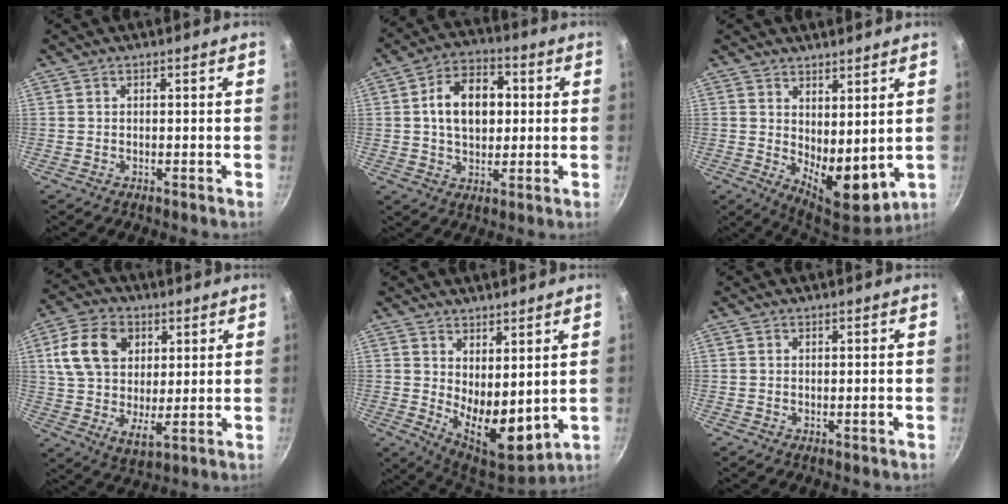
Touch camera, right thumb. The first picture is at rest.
{"total": 12.5, "force": [1.6, 8.5, 9.0], "torque": [-0.114, 0.015, 0.018]}
{"total": 9.9, "force": [2.3, 4.9, 8.3], "torque": [-0.101, -0.044, 0.045]}
{"total": 14.5, "force": [4.7, 9.9, 9.4], "torque": [-0.156, -0.005, 0.081]}
{"total": 11.2, "force": [2.4, 5.6, 9.4], "torque": [-0.122, -0.050, 0.053]}
{"total": 0.7, "force": [-0.2, 0.2, 0.7], "torque": [-0.010, 0.002, -0.003]}